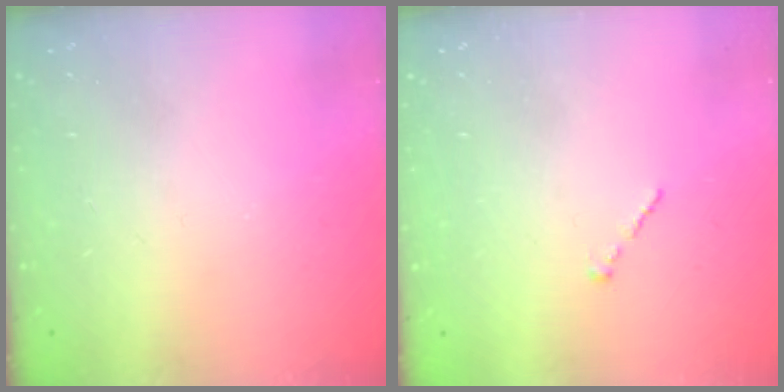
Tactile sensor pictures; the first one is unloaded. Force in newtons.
{"total": 0.0}